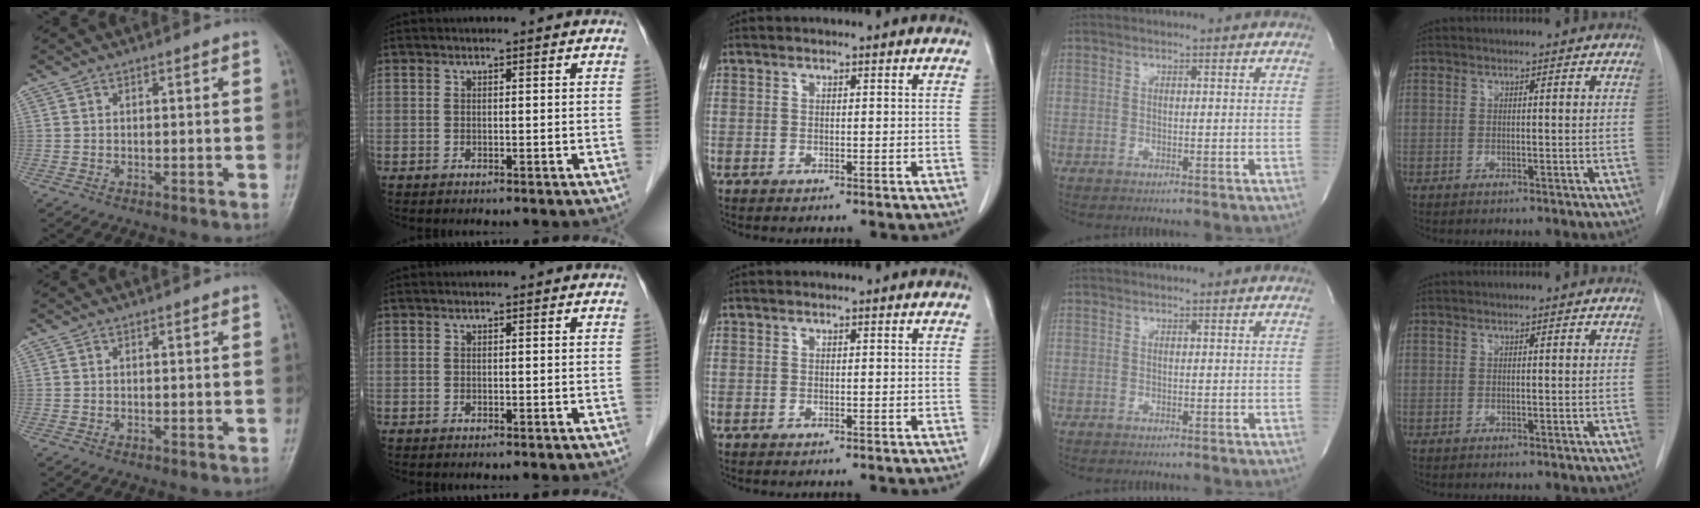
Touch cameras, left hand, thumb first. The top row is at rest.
{}